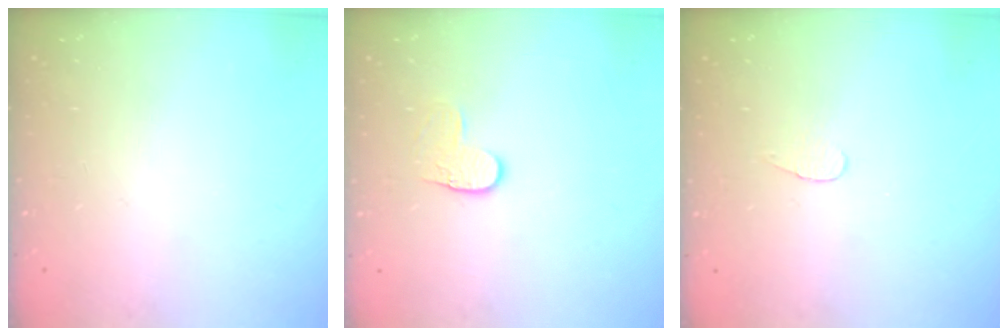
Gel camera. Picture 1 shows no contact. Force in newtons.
{"total": 3.8, "press": 3.8, "slide": 0.4}
{"total": 3.4, "press": 3.4, "slide": 0.4}